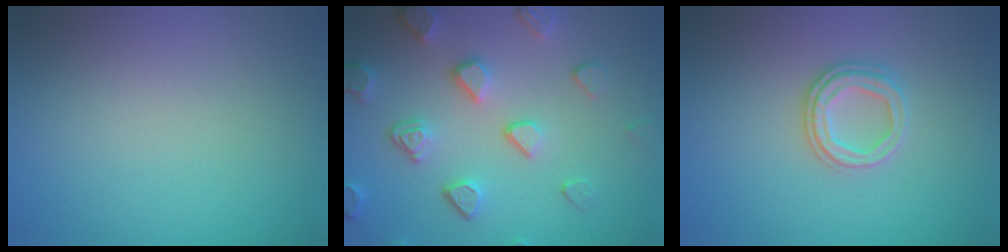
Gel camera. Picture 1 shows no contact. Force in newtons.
{"total": 5.0, "press": 4.0, "slide": 2.9}
{"total": 2.5, "press": 2.4, "slide": 0.6}